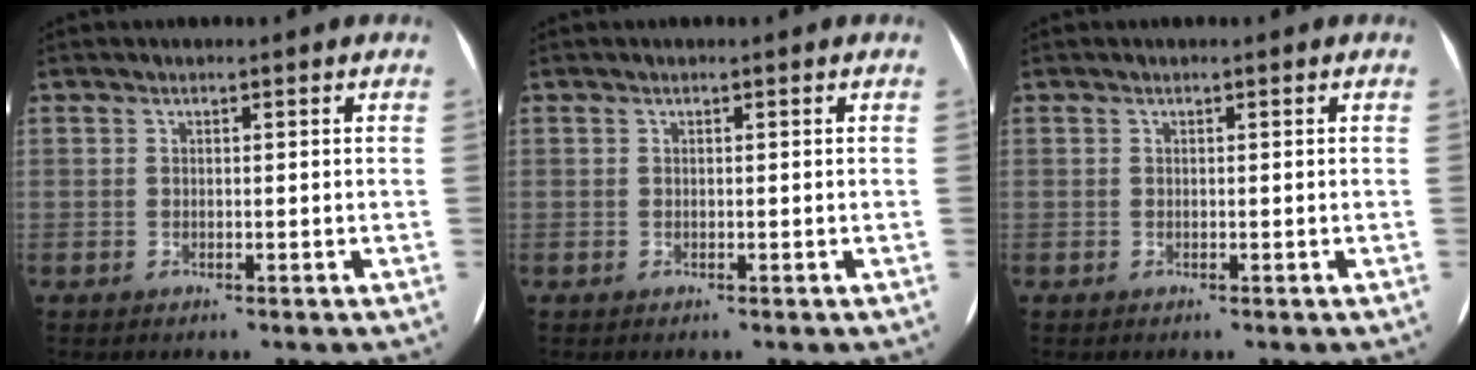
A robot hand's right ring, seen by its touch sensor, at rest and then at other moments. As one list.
[{"total": 0.0}, {"total": 0.0}]